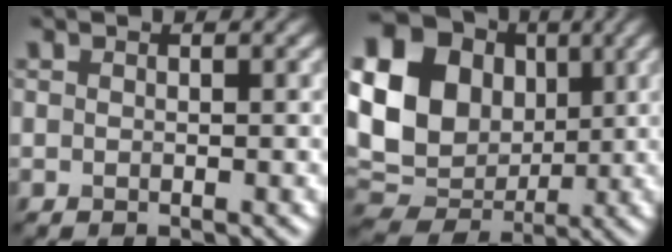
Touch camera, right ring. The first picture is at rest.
{"total": 20.1, "force": [4.0, 17.2, 9.7], "torque": [-0.225, 0.035, 0.040]}